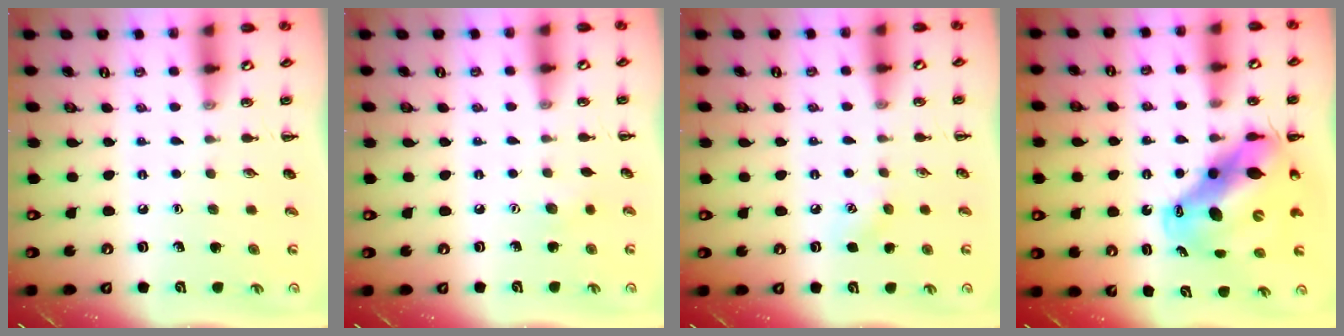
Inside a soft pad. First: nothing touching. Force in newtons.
{"total": 2.8, "press": 2.8, "slide": 0.7}
{"total": 3.7, "press": 3.5, "slide": 1.1}
{"total": 16.2, "press": 15.7, "slide": 4.2}